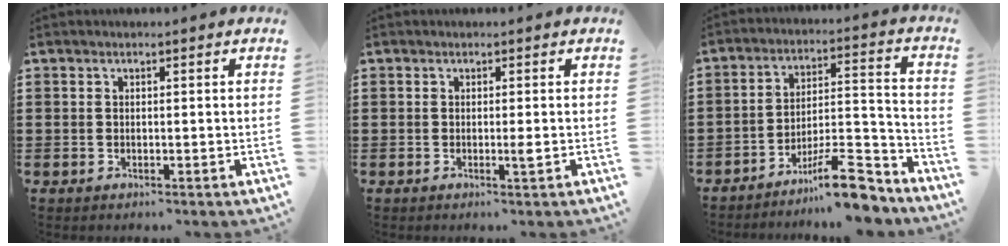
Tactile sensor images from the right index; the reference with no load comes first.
{"total": 1.3, "force": [-0.4, -0.3, 1.2], "torque": [-0.022, -0.007, -0.008]}
{"total": 12.2, "force": [-9.7, 2.1, 7.0], "torque": [-0.092, 0.044, -0.174]}